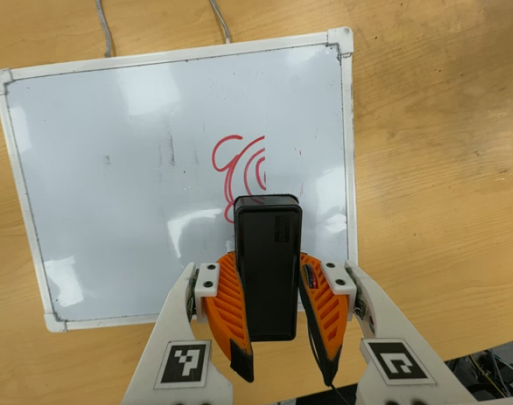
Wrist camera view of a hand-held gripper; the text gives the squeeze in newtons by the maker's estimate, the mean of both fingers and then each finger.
{"total": 9.1, "left": 7.9, "right": 10.3}